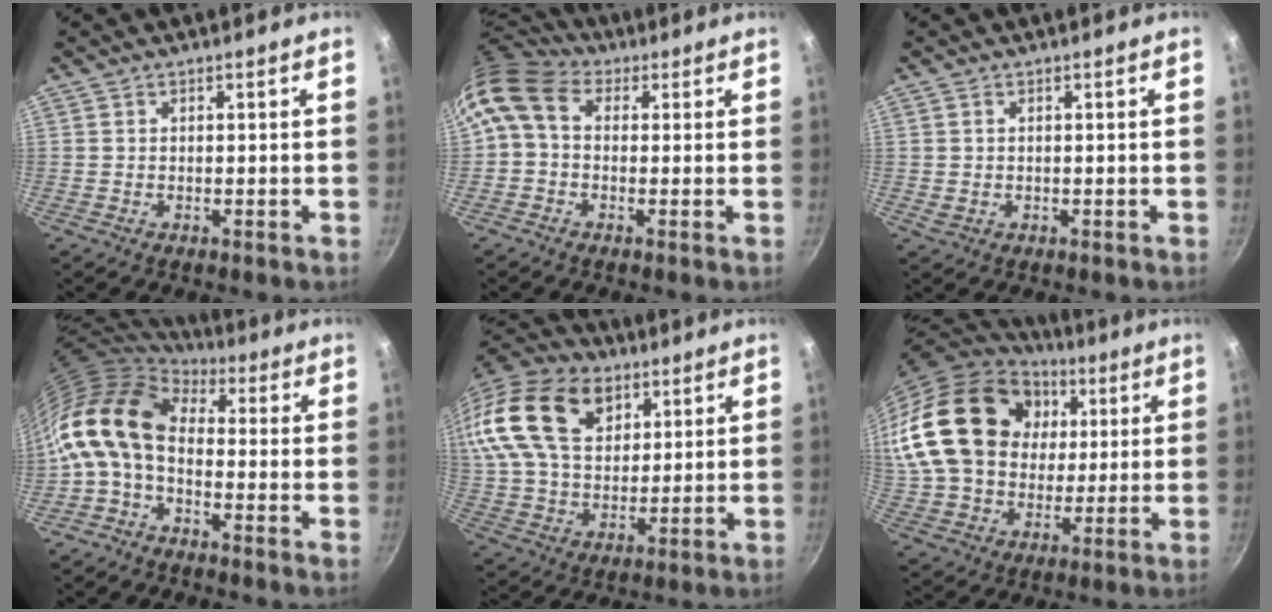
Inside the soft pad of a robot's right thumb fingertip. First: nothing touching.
{"total": 9.4, "force": [1.7, 7.0, 6.1], "torque": [-0.119, 0.024, 0.013]}
{"total": 1.2, "force": [0.2, 0.9, 0.7], "torque": [-0.009, 0.000, 0.007]}
{"total": 13.2, "force": [-0.9, 8.4, 10.1], "torque": [-0.186, 0.027, -0.037]}
{"total": 27.2, "force": [12.1, 17.7, 16.7], "torque": [-0.350, 0.020, 0.215]}
{"total": 28.2, "force": [6.6, 21.0, 17.7], "torque": [-0.321, 0.018, 0.123]}